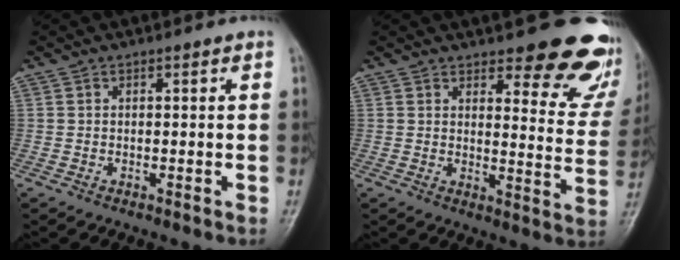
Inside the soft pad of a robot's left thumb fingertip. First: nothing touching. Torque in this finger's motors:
{"motor_torque": [0.36, 0.18, 0.08, -0.04, 0.05]}